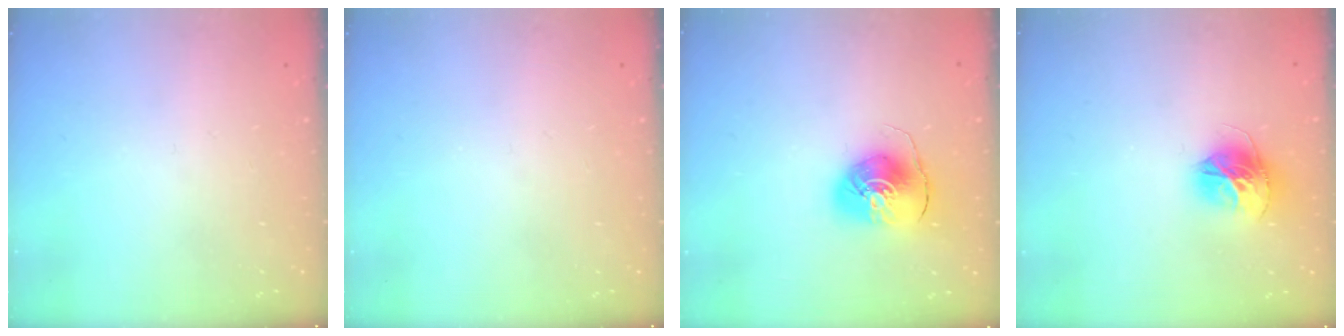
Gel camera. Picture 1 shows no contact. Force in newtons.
{"total": 0.0}
{"total": 9.1, "press": 9.0, "slide": 0.9}
{"total": 13.0, "press": 12.9, "slide": 1.4}